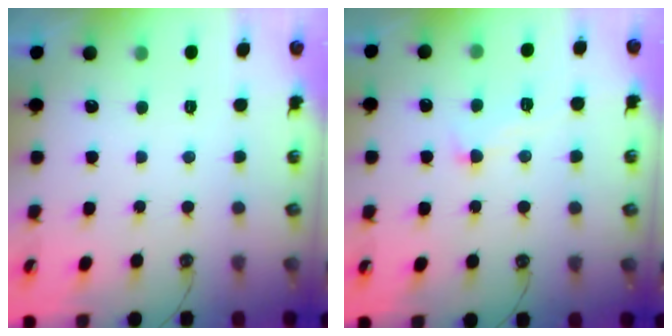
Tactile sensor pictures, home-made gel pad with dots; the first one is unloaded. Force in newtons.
{"total": 1.1, "press": 0.7, "slide": 0.9}